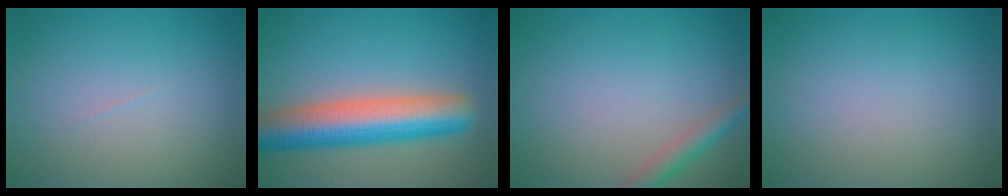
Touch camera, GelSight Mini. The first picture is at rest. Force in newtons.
{"total": 8.6, "press": 8.6, "slide": 0.3}
{"total": 2.3, "press": 2.3, "slide": 0.1}
{"total": 0.0}